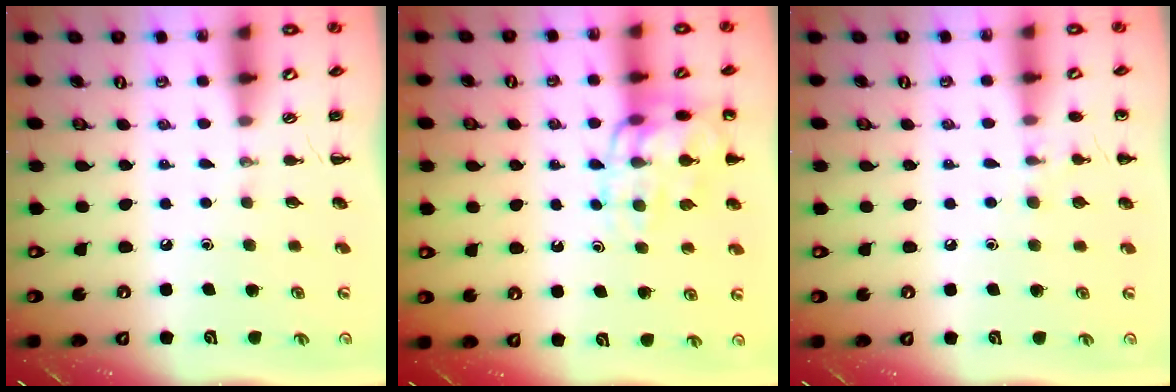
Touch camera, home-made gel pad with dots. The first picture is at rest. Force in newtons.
{"total": 14.5, "press": 14.4, "slide": 1.6}
{"total": 6.8, "press": 6.6, "slide": 1.8}